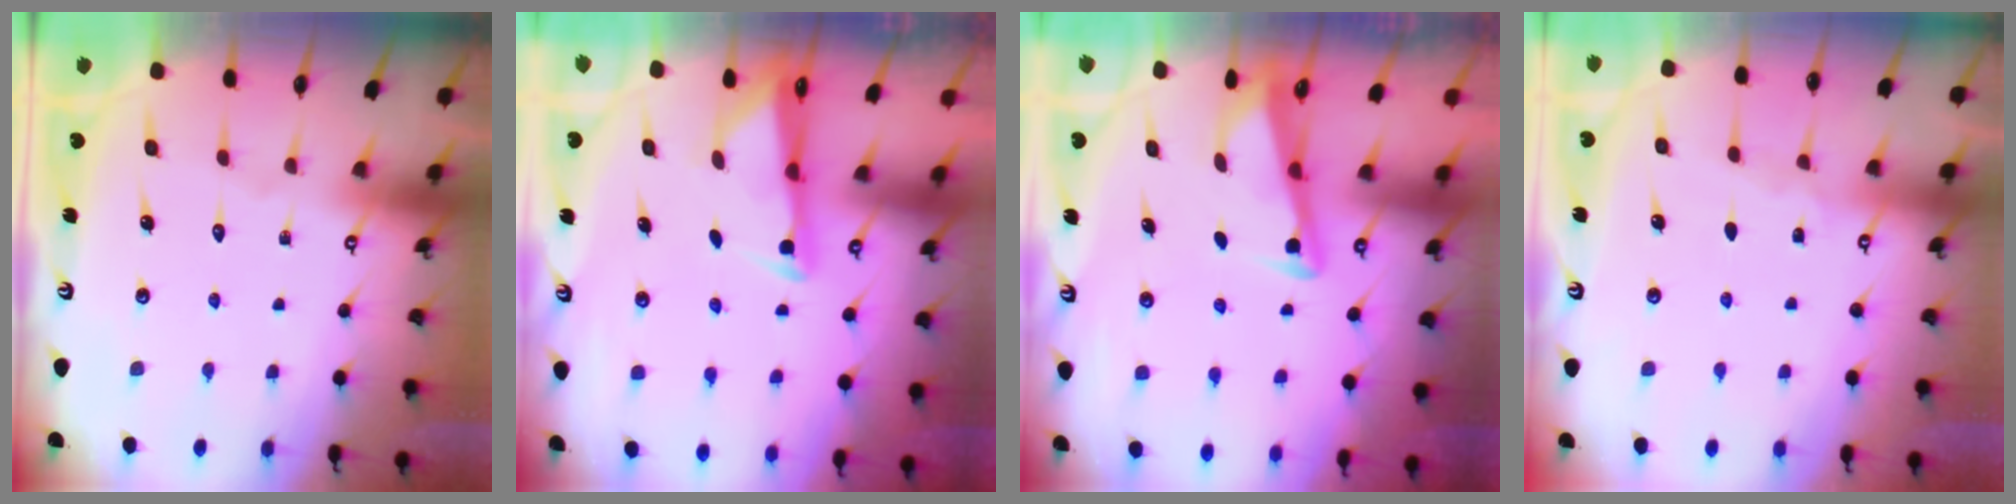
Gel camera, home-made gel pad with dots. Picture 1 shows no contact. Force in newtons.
{"total": 2.6, "press": 2.6, "slide": 0.3}
{"total": 3.4, "press": 3.3, "slide": 0.4}
{"total": 2.8, "press": 2.8, "slide": 0.4}